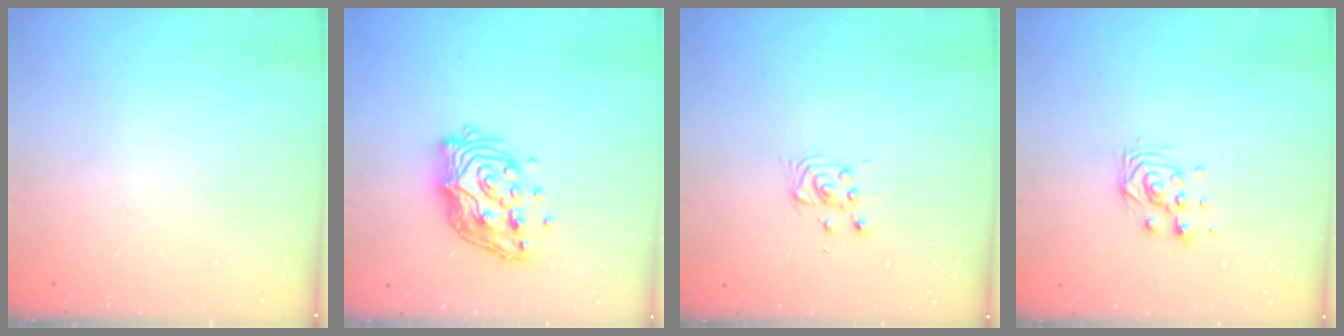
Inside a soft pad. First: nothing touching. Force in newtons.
{"total": 13.5, "press": 13.5, "slide": 1.2}
{"total": 2.8, "press": 2.8, "slide": 0.4}
{"total": 5.5, "press": 5.4, "slide": 0.7}